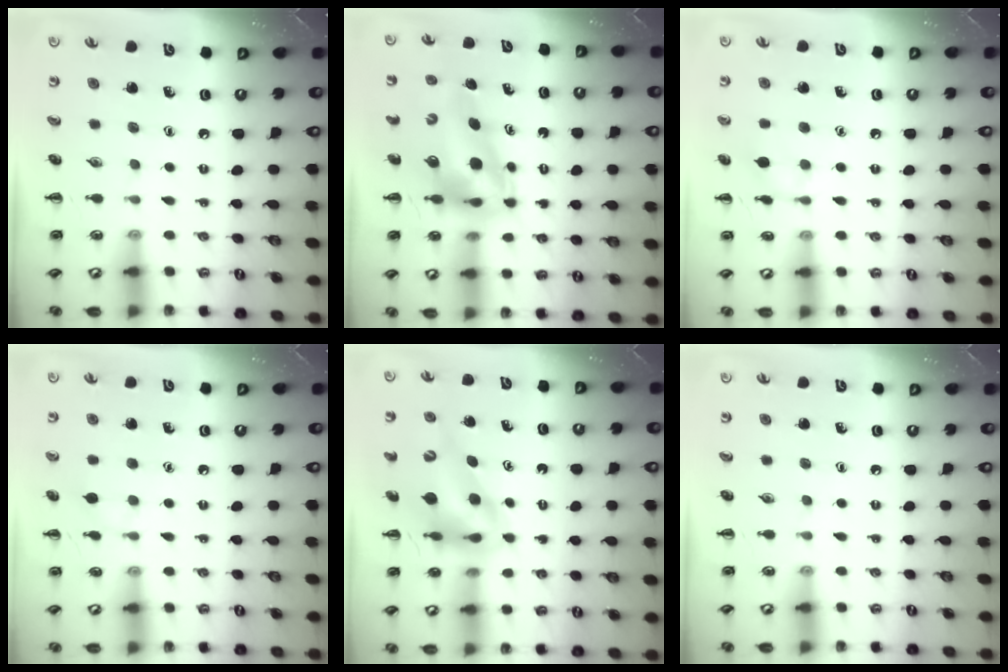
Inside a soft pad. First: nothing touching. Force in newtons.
{"total": 9.6, "press": 9.2, "slide": 3.0}
{"total": 7.1, "press": 6.9, "slide": 1.9}
{"total": 4.2, "press": 3.9, "slide": 1.7}
{"total": 11.1, "press": 10.5, "slide": 3.6}
{"total": 0.0}